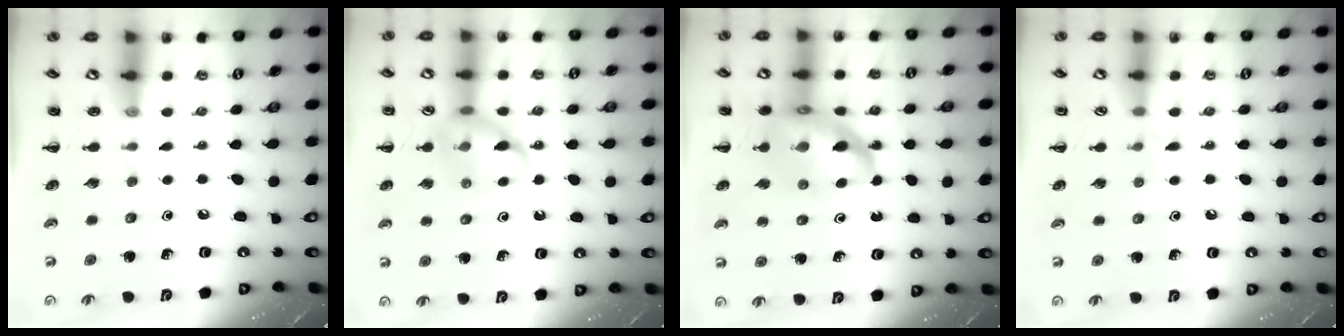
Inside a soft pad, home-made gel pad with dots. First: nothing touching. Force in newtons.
{"total": 13.0, "press": 12.9, "slide": 2.0}
{"total": 16.2, "press": 15.7, "slide": 4.0}
{"total": 4.6, "press": 4.3, "slide": 1.7}